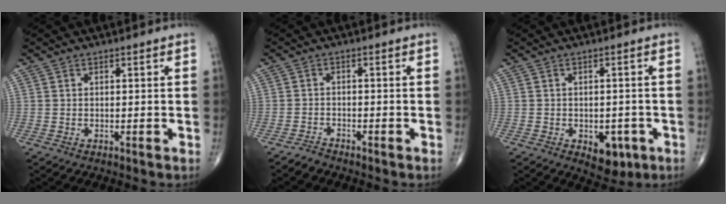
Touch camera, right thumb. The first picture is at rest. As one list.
[{"total": 1.7, "force": [-1.7, 0.3, 0.0], "torque": [-0.003, 0.002, -0.034]}, {"total": 5.9, "force": [-2.3, 3.7, 4.0], "torque": [-0.027, 0.008, -0.021]}]